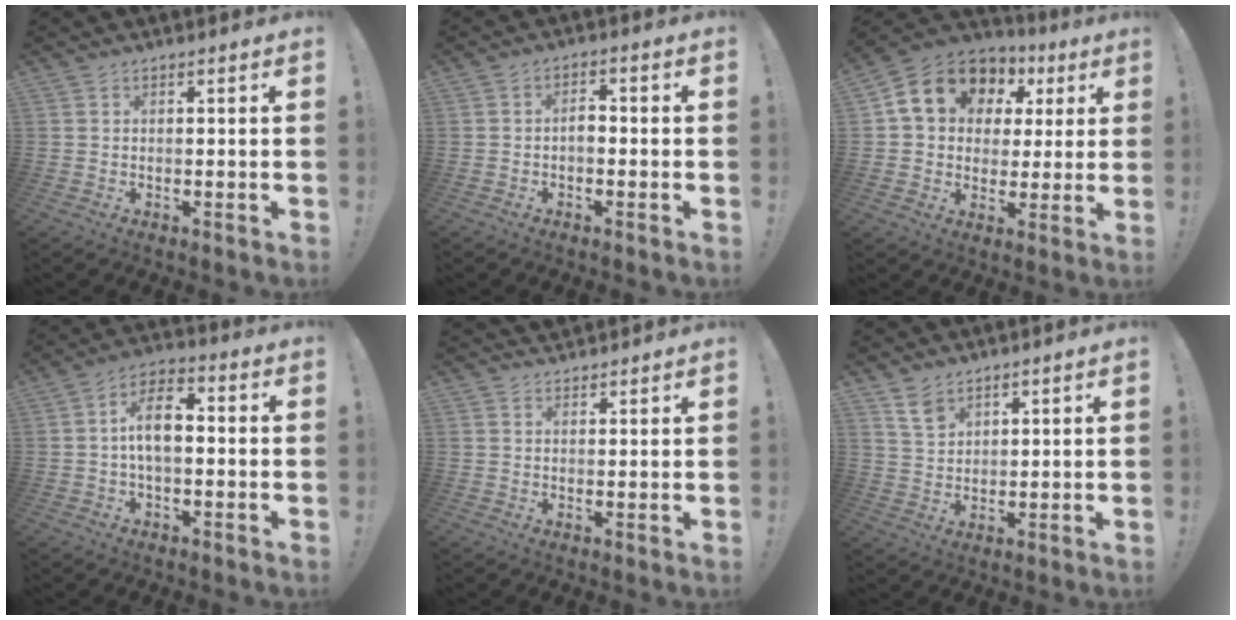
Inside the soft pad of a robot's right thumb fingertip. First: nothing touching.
{"total": 3.2, "force": [-0.8, 1.8, 2.5], "torque": [-0.046, -0.002, -0.019]}
{"total": 15.3, "force": [6.4, 11.8, 7.4], "torque": [-0.119, -0.022, 0.131]}
{"total": 9.9, "force": [0.2, 5.2, 8.4], "torque": [-0.147, 0.007, 0.004]}
{"total": 3.1, "force": [2.7, 1.4, 0.0], "torque": [0.011, -0.017, 0.050]}
{"total": 6.3, "force": [4.7, 3.7, 2.0], "torque": [-0.028, -0.031, 0.090]}